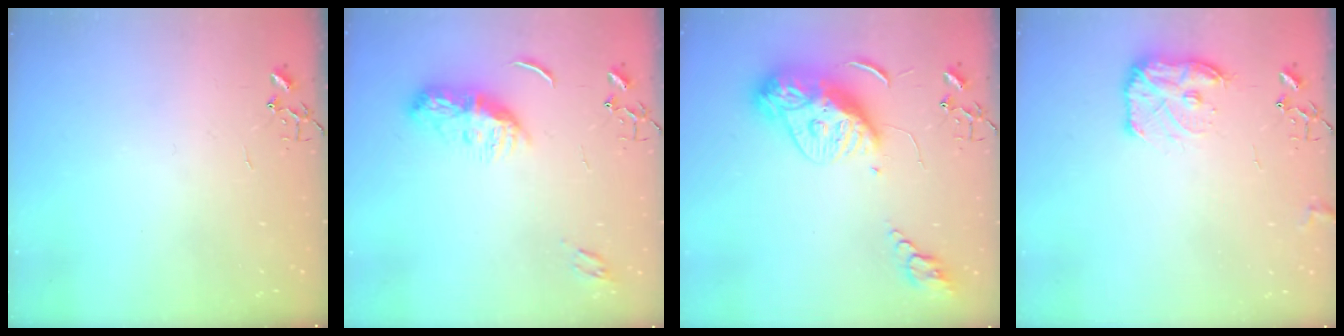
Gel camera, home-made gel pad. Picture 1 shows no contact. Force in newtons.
{"total": 10.4, "press": 10.4, "slide": 0.0}
{"total": 14.4, "press": 14.4, "slide": 1.3}
{"total": 11.8, "press": 11.8, "slide": 0.6}